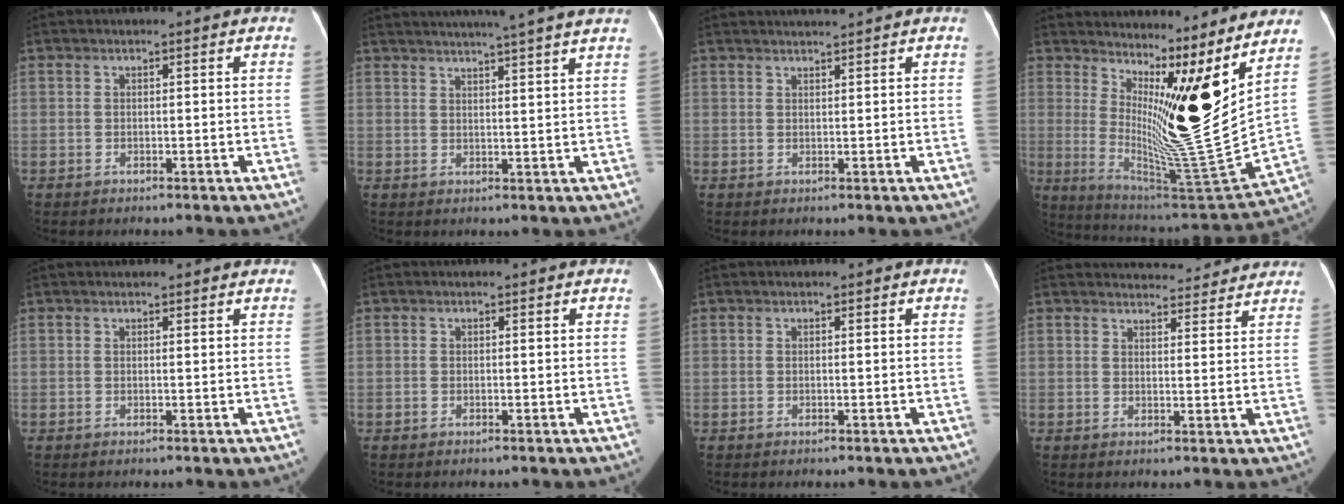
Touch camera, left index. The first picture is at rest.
{"total": 14.1, "force": [12.4, -1.0, 6.6], "torque": [-0.110, 0.005, 0.155]}
{"total": 2.5, "force": [2.4, -0.5, 0.6], "torque": [-0.004, 0.017, 0.042]}
{"total": 18.7, "force": [7.9, 0.7, 16.9], "torque": [-0.270, -0.038, 0.133]}
{"total": 2.8, "force": [2.6, 0.7, 0.9], "torque": [-0.012, 0.020, 0.027]}
{"total": 0.0}
{"total": 0.0}
{"total": 9.7, "force": [9.4, 2.1, 1.5], "torque": [-0.002, 0.008, 0.101]}